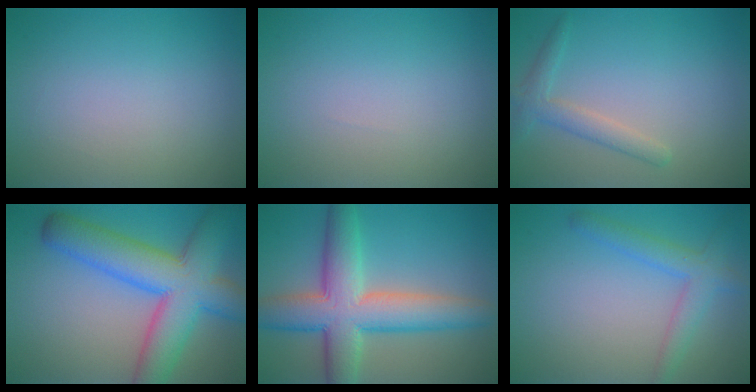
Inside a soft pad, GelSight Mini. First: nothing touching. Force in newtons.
{"total": 0.0}
{"total": 2.2, "press": 2.2, "slide": 0.1}
{"total": 10.1, "press": 10.1, "slide": 0.4}
{"total": 8.9, "press": 8.9, "slide": 0.3}
{"total": 3.1, "press": 3.1, "slide": 0.2}